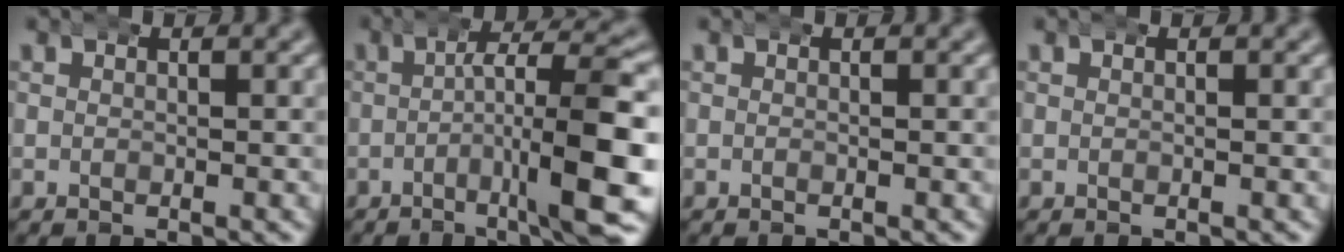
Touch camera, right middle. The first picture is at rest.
{"total": 7.8, "force": [-1.8, 1.4, 7.5], "torque": [-0.109, 0.001, -0.029]}
{"total": 0.0}
{"total": 0.0}